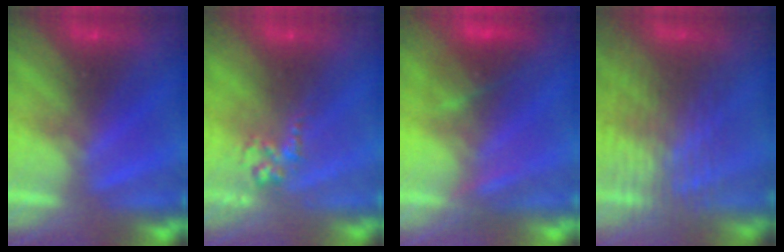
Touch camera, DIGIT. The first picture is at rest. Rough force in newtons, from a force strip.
{"total": 2.7}
{"total": 3.5}
{"total": 3.4}